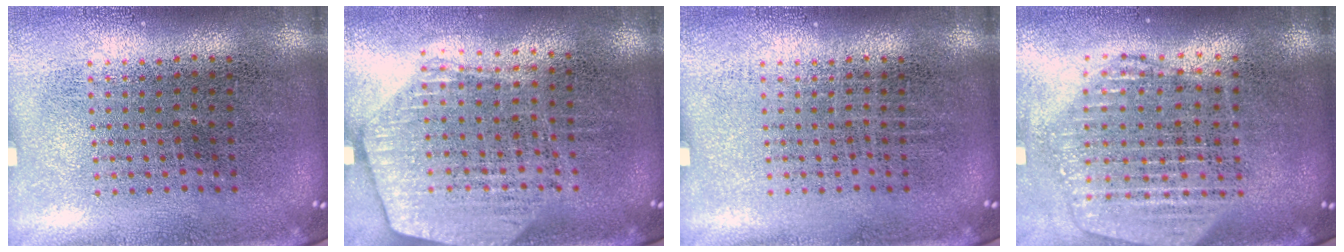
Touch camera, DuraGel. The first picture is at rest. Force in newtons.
{"total": 1.6, "press": 1.4, "slide": 0.8}
{"total": 0.0}
{"total": 2.2, "press": 2.0, "slide": 1.0}